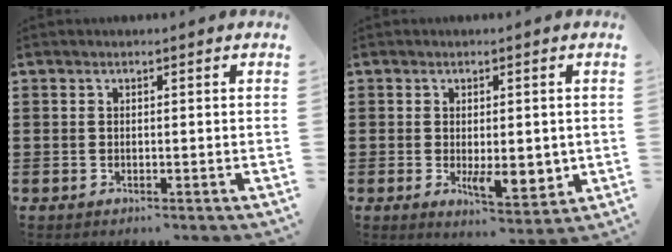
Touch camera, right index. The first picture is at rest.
{"total": 5.6, "force": [-0.6, 2.5, 5.0], "torque": [-0.078, -0.005, -0.012]}